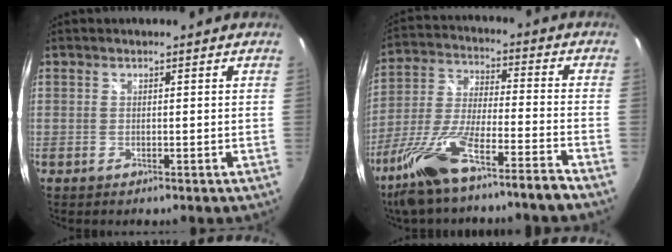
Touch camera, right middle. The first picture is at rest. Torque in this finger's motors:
{"motor_torque": [1.24, -0.90, 0.71, 0.21]}